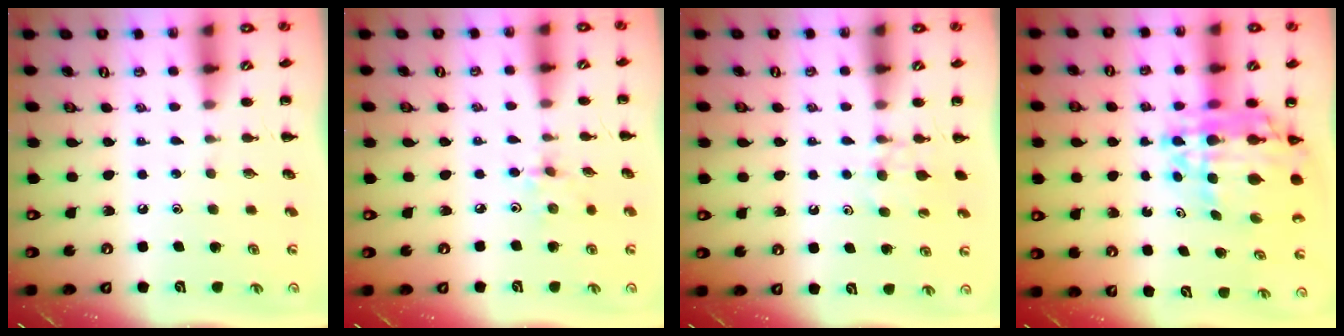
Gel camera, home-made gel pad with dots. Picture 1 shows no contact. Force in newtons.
{"total": 2.9, "press": 2.7, "slide": 0.9}
{"total": 8.9, "press": 8.7, "slide": 1.7}
{"total": 14.2, "press": 13.6, "slide": 4.3}